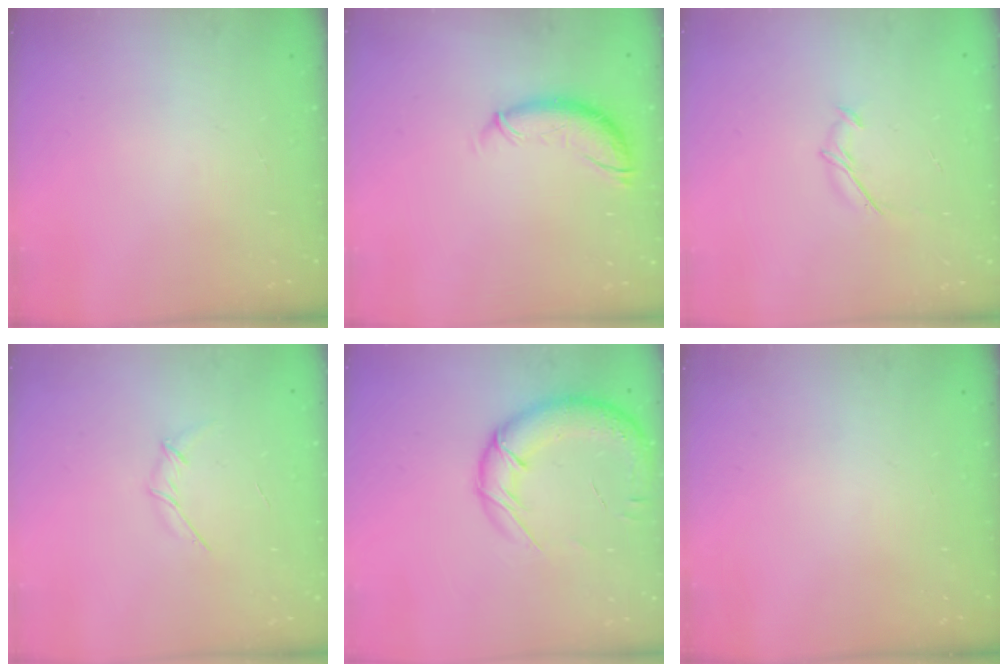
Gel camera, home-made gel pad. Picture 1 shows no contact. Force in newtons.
{"total": 10.8, "press": 10.6, "slide": 1.8}
{"total": 5.4, "press": 5.4, "slide": 1.0}
{"total": 3.1, "press": 3.0, "slide": 0.8}
{"total": 18.0, "press": 17.4, "slide": 4.4}
{"total": 0.0}